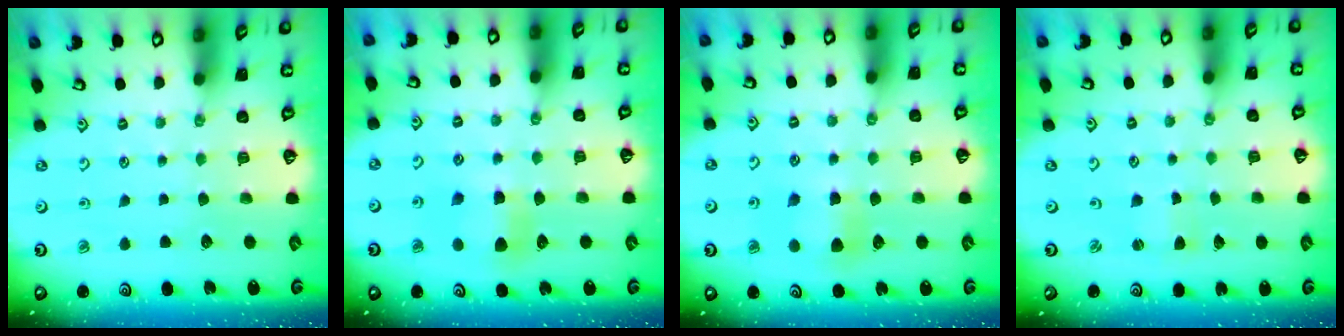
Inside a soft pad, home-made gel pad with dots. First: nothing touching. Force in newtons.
{"total": 8.3, "press": 8.3, "slide": 0.4}
{"total": 5.6, "press": 5.6, "slide": 0.0}
{"total": 2.1, "press": 2.0, "slide": 0.4}